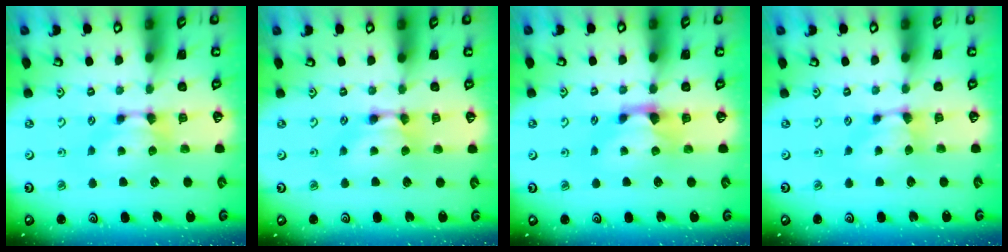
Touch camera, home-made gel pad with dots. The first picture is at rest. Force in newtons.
{"total": 1.7, "press": 1.7, "slide": 0.2}
{"total": 1.6, "press": 0.9, "slide": 1.3}
{"total": 0.6, "press": 0.4, "slide": 0.4}